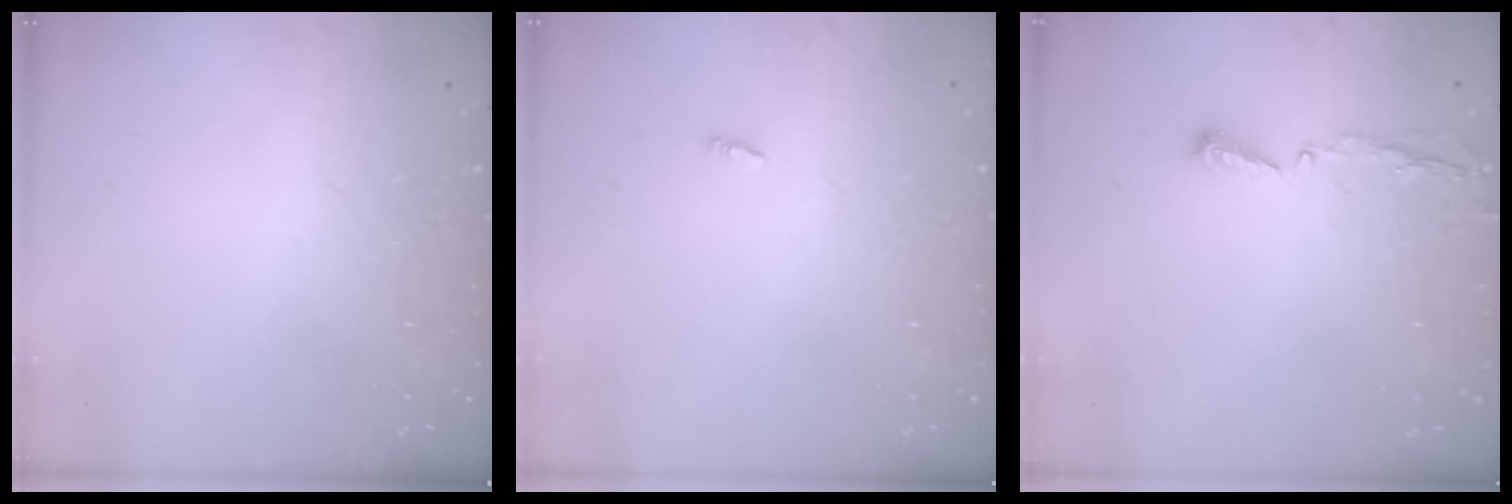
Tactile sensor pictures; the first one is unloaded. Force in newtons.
{"total": 1.9, "press": 1.9, "slide": 0.2}
{"total": 3.6, "press": 3.6, "slide": 0.4}